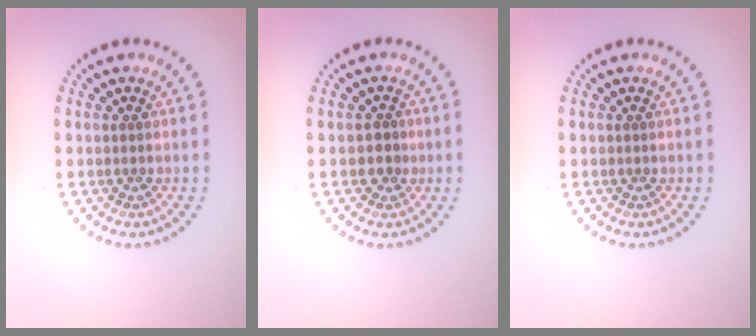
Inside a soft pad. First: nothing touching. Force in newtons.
{"total": 1.6, "press": 1.4, "slide": 0.8}
{"total": 0.0}